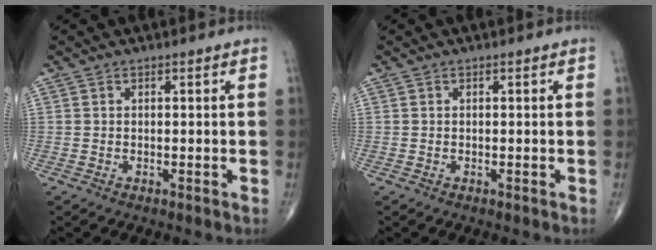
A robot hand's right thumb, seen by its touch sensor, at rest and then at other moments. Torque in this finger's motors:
{"motor_torque": [-0.04, 0.18, -0.17, -0.08, 0.01]}